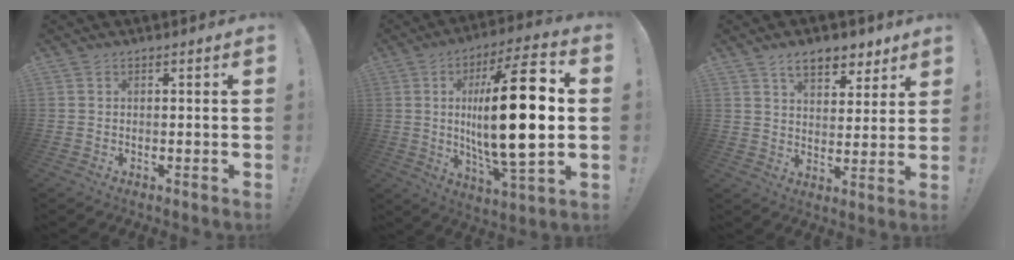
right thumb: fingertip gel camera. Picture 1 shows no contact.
{"total": 25.9, "force": [0.7, 8.0, 24.7], "torque": [-0.429, -0.009, -0.001]}
{"total": 9.5, "force": [6.3, 5.1, 4.8], "torque": [-0.066, -0.033, 0.115]}